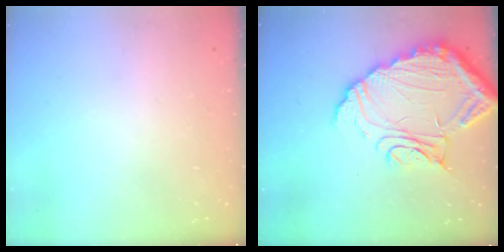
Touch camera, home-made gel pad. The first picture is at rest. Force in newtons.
{"total": 17.8, "press": 17.7, "slide": 2.2}